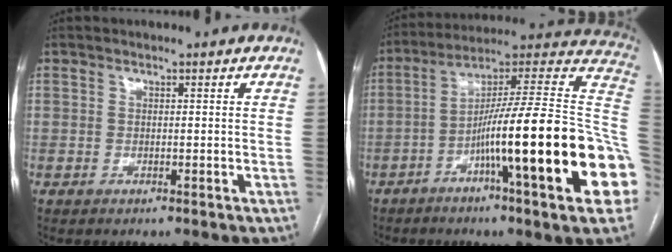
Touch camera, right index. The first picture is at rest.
{"total": 29.4, "force": [-6.9, 0.8, 28.5], "torque": [-0.325, 0.003, -0.121]}